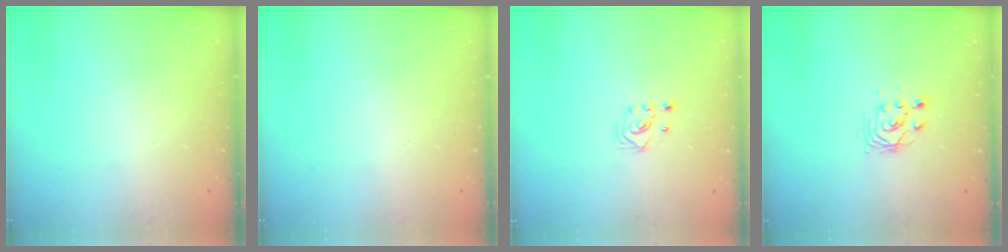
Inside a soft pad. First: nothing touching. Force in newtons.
{"total": 0.0}
{"total": 2.9, "press": 2.7, "slide": 1.0}
{"total": 3.1, "press": 3.0, "slide": 0.3}